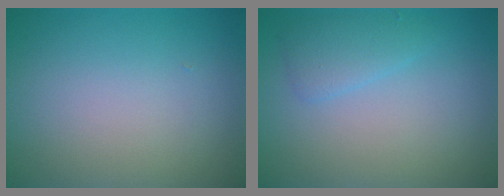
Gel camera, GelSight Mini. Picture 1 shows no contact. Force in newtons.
{"total": 1.9, "press": 1.9, "slide": 0.2}